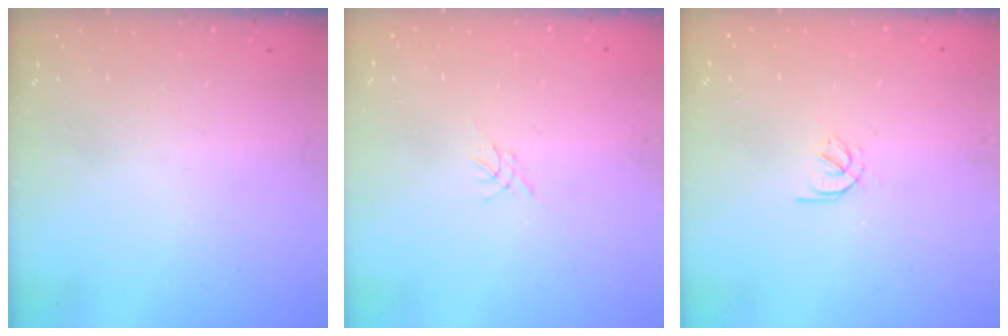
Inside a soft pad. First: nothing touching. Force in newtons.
{"total": 0.0}
{"total": 2.0, "press": 1.9, "slide": 0.6}